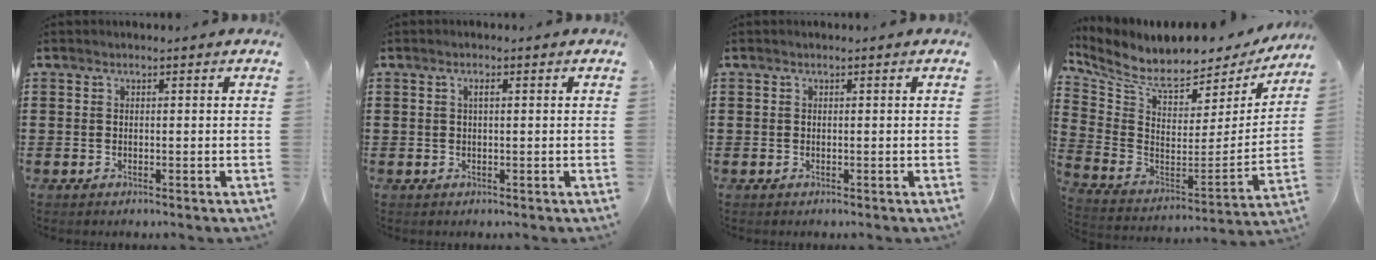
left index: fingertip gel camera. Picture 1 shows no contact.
{"total": 1.2, "force": [0.3, 0.3, 1.1], "torque": [-0.022, 0.003, 0.004]}
{"total": 0.0}
{"total": 6.9, "force": [5.9, 2.1, 3.1], "torque": [-0.093, -0.053, 0.100]}